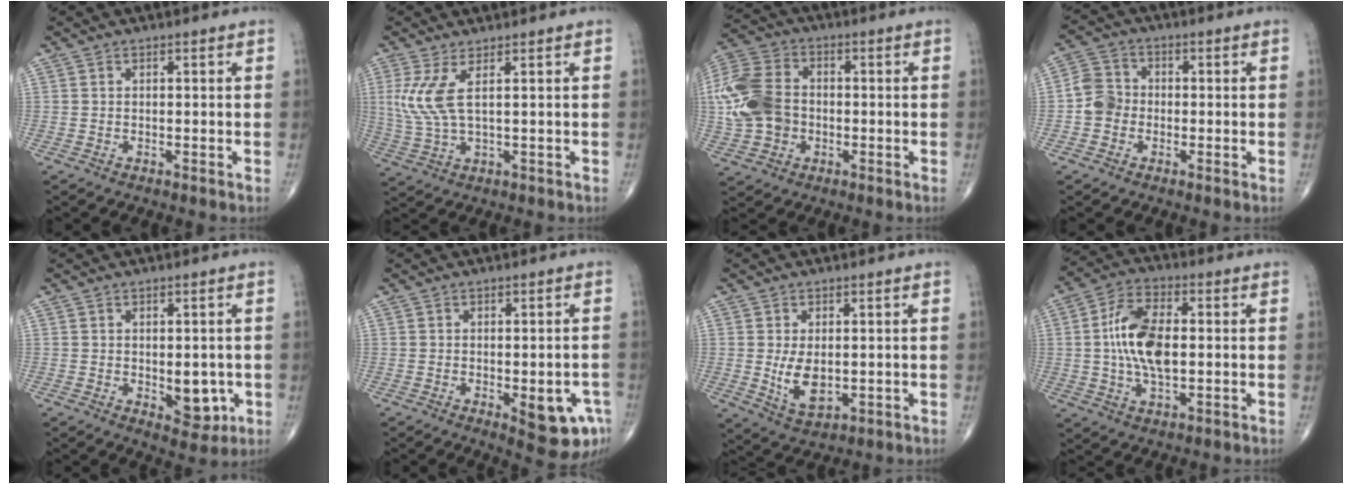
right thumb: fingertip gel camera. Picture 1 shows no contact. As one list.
[{"total": 6.3, "force": [2.0, 1.3, 5.9], "torque": [-0.160, -0.012, 0.049]}, {"total": 14.8, "force": [-1.1, 11.2, 9.7], "torque": [-0.207, 0.018, -0.023]}, {"total": 5.2, "force": [-1.2, 4.6, 2.1], "torque": [-0.027, 0.015, -0.035]}, {"total": 6.3, "force": [-0.9, 3.6, 5.1], "torque": [-0.039, -0.010, -0.003]}, {"total": 8.8, "force": [-3.0, 3.3, 7.6], "torque": [-0.075, 0.000, -0.026]}, {"total": 6.6, "force": [-0.1, 3.7, 5.4], "torque": [-0.090, -0.017, 0.012]}, {"total": 12.3, "force": [0.4, 6.2, 10.6], "torque": [-0.205, 0.009, 0.005]}]